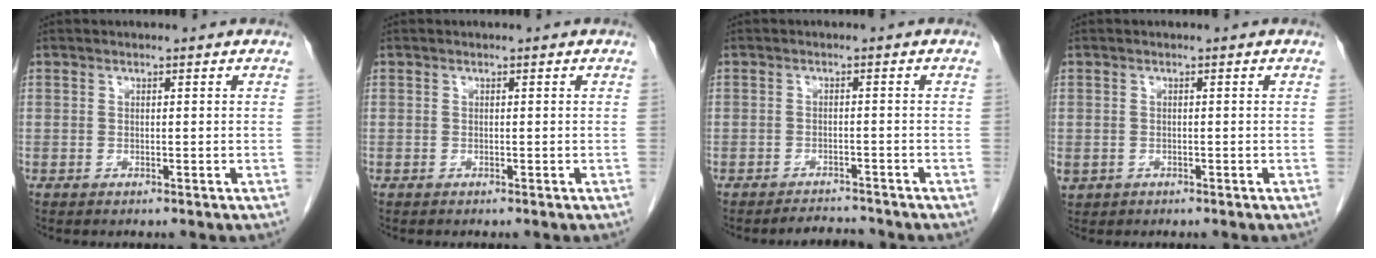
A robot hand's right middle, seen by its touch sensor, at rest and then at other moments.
{"total": 0.0}
{"total": 2.7, "force": [-2.7, 0.4, -0.1], "torque": [-0.001, -0.011, -0.039]}
{"total": 1.9, "force": [-0.7, 1.7, 0.6], "torque": [-0.015, 0.000, -0.003]}